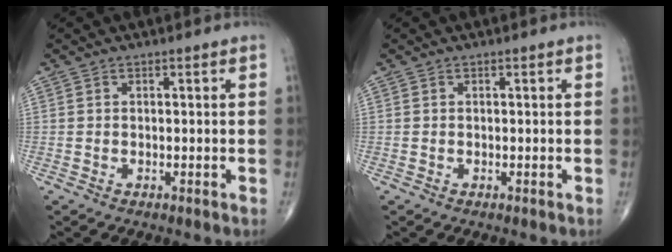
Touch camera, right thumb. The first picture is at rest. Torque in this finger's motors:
{"motor_torque": [0.02, 0.00, -0.07, -0.07, 0.02]}